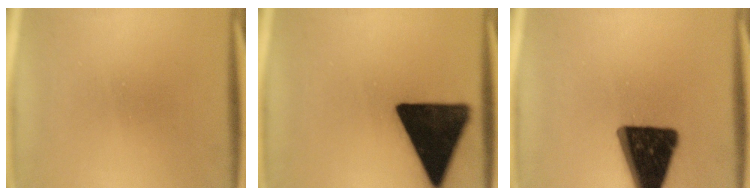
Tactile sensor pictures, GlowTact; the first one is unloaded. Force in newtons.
{"total": 18.1}
{"total": 18.0}